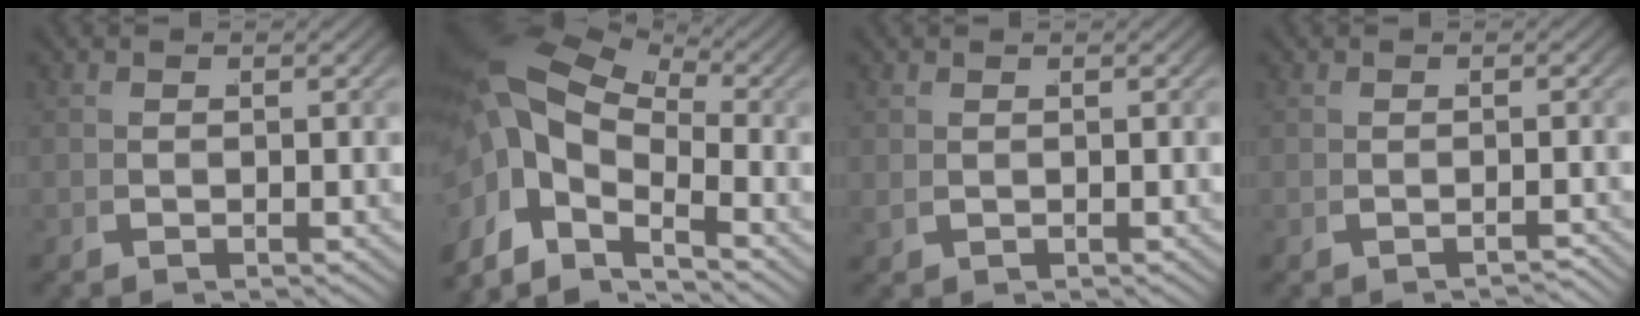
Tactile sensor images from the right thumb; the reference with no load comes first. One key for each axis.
{"total": 9.3, "fx": 0.1, "fy": 6.0, "fz": 7.1, "tx": -0.135, "ty": -0.006, "tz": -0.019}
{"total": 0.0}
{"total": 1.4, "fx": -1.3, "fy": -0.6, "fz": -0.3, "tx": 0.005, "ty": 0.002, "tz": -0.022}